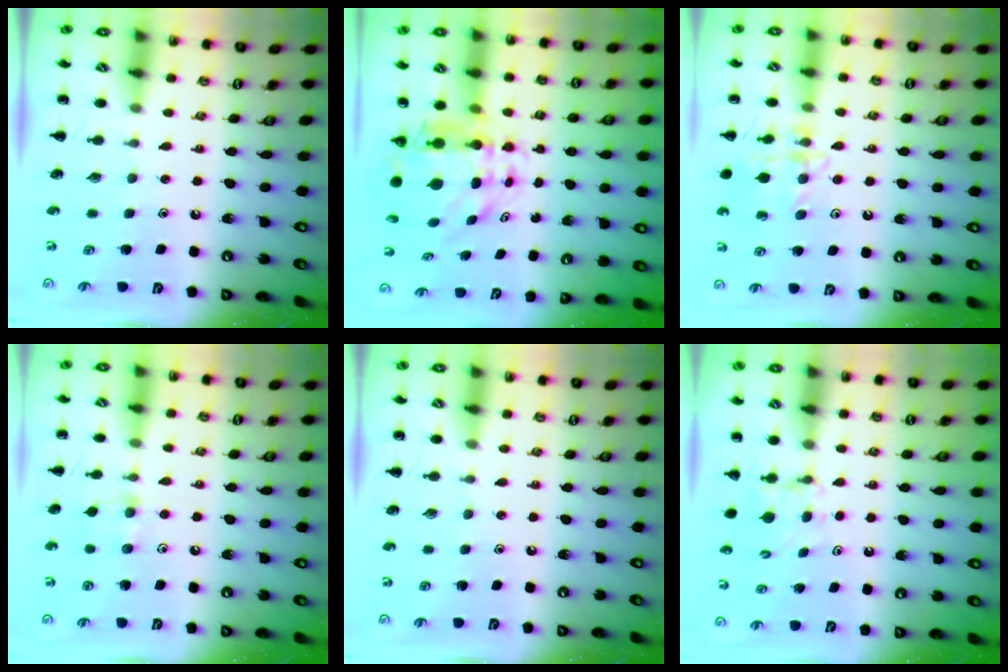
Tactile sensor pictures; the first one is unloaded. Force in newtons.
{"total": 8.1, "press": 7.7, "slide": 2.5}
{"total": 12.9, "press": 12.9, "slide": 0.8}
{"total": 4.3, "press": 4.2, "slide": 1.2}
{"total": 0.0}
{"total": 4.2, "press": 4.0, "slide": 1.5}